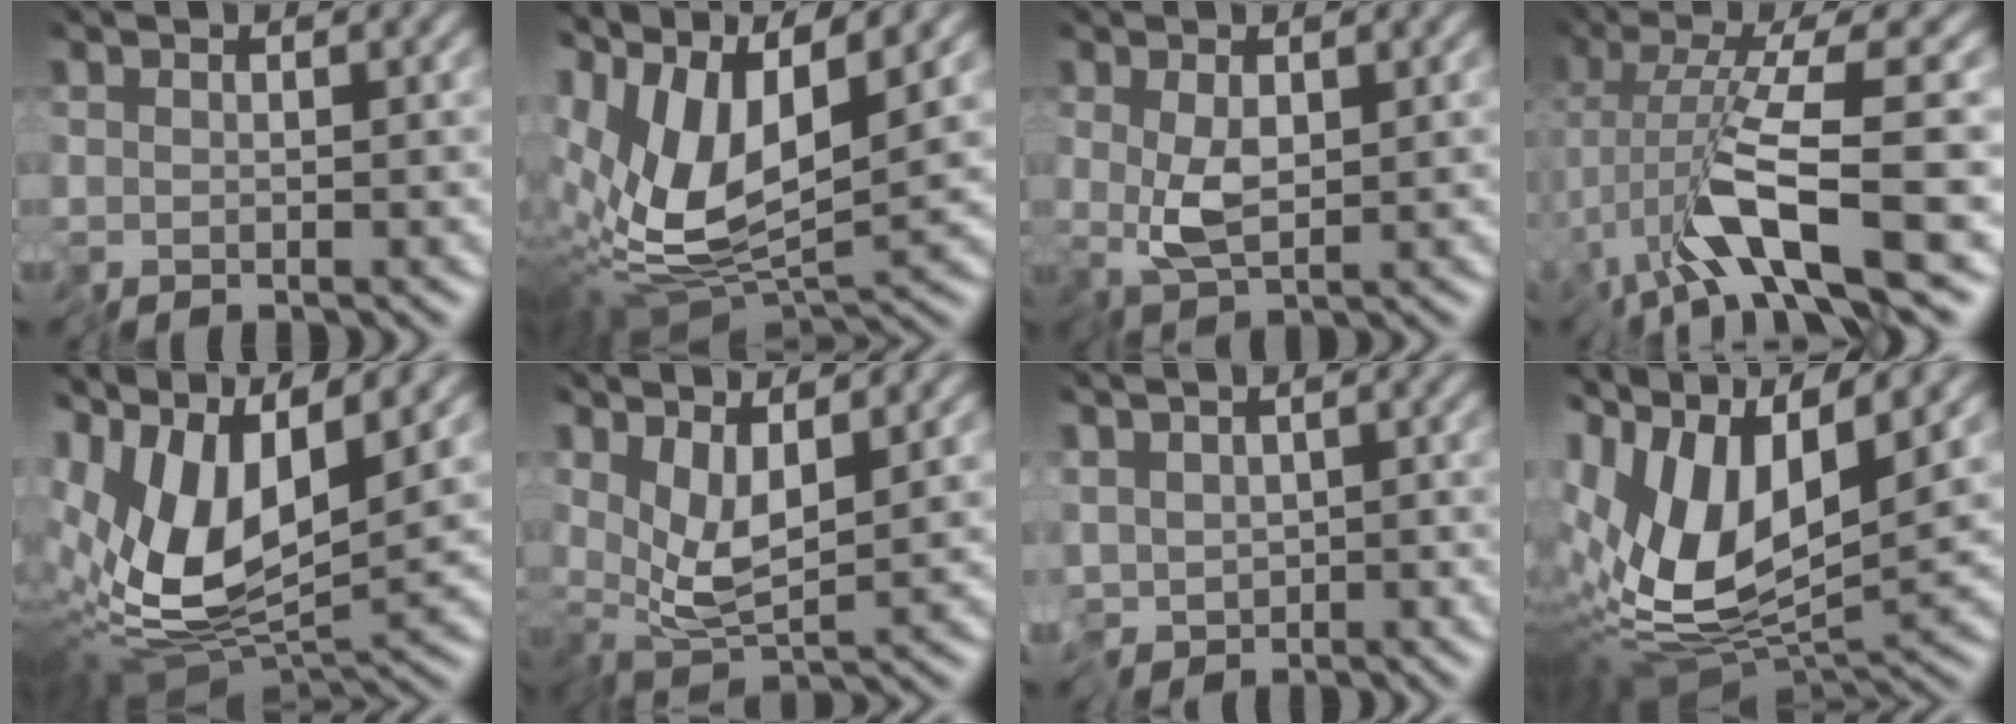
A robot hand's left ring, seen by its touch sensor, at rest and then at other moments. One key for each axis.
{"total": 9.8, "fx": 2.0, "fy": 3.9, "fz": 8.7, "tx": -0.194, "ty": -0.006, "tz": 0.036}
{"total": 2.7, "fx": 0.0, "fy": 1.0, "fz": 2.5, "tx": -0.055, "ty": 0.000, "tz": 0.003}
{"total": 7.2, "fx": -3.2, "fy": 0.2, "fz": 6.5, "tx": -0.125, "ty": 0.002, "tz": -0.066}
{"total": 11.2, "fx": 2.0, "fy": 4.9, "fz": 9.8, "tx": -0.219, "ty": -0.009, "tz": 0.036}
{"total": 4.0, "fx": 1.1, "fy": 1.2, "fz": 3.6, "tx": -0.077, "ty": -0.008, "tz": 0.024}
{"total": 3.6, "fx": -1.1, "fy": 2.5, "fz": 2.2, "tx": -0.050, "ty": -0.002, "tz": -0.031}
{"total": 12.6, "fx": 2.5, "fy": 5.7, "fz": 10.9, "tx": -0.242, "ty": -0.001, "tz": 0.045}